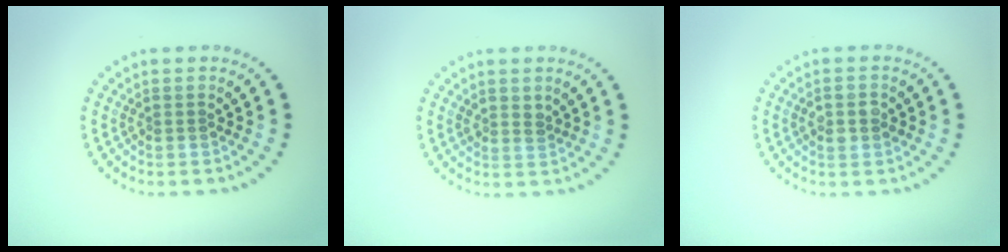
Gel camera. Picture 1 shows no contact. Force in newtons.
{"total": 1.1, "press": 1.0, "slide": 0.5}
{"total": 2.4, "press": 2.4, "slide": 0.1}